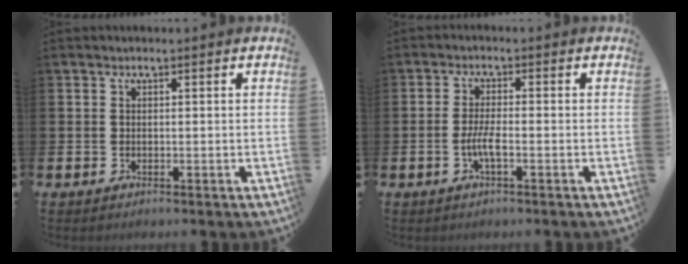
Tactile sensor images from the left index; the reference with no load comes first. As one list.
[{"total": 2.8, "force": [-0.9, 0.6, 2.5], "torque": [-0.054, 0.000, -0.019]}]